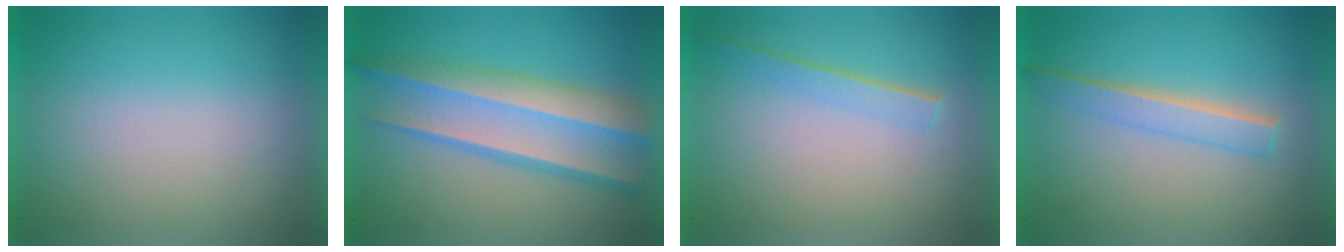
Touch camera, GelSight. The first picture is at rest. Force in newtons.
{"total": 6.6}
{"total": 1.4}
{"total": 2.3}